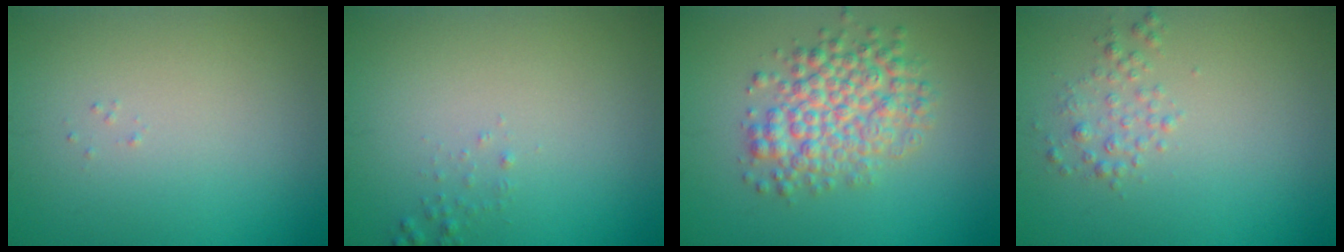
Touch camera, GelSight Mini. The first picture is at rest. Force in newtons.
{"total": 0.6, "press": 0.6, "slide": 0.0}
{"total": 5.5, "press": 5.5, "slide": 0.1}
{"total": 1.5, "press": 1.5, "slide": 0.0}